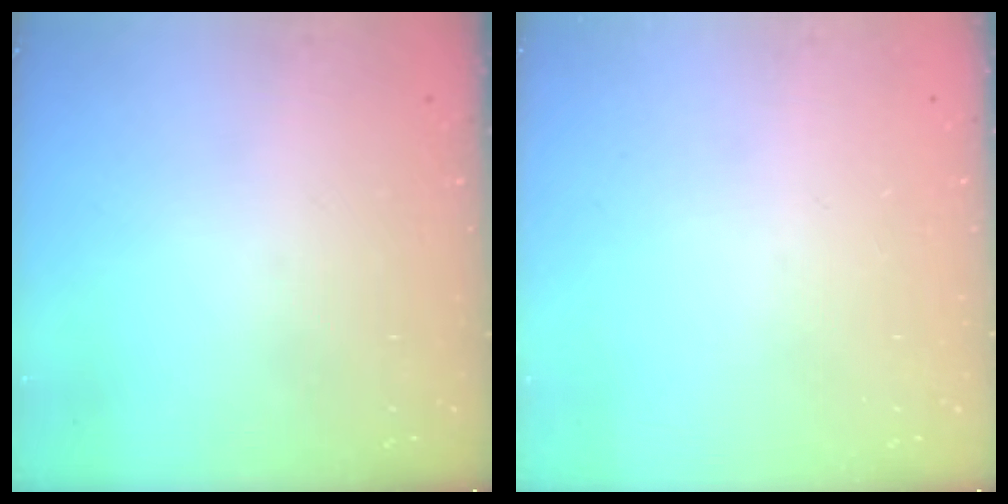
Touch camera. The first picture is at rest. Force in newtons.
{"total": 0.0}